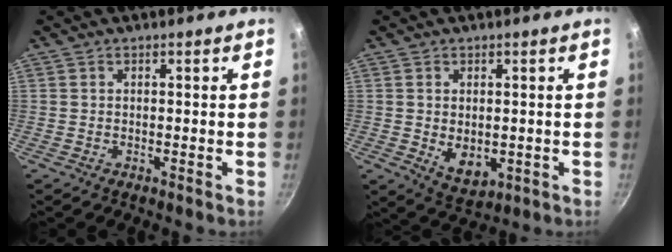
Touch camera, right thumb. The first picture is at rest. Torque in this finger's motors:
{"motor_torque": [-0.58, 0.23, 0.22, 0.38, -0.02]}